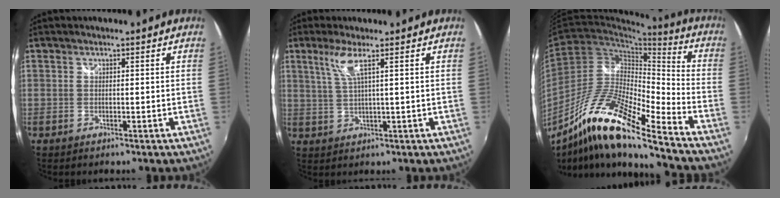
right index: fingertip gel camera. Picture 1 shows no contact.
{"total": 4.4, "force": [2.2, -0.4, 3.9], "torque": [-0.079, -0.003, 0.050]}
{"total": 17.4, "force": [-12.5, 2.1, 11.9], "torque": [-0.215, -0.006, -0.250]}